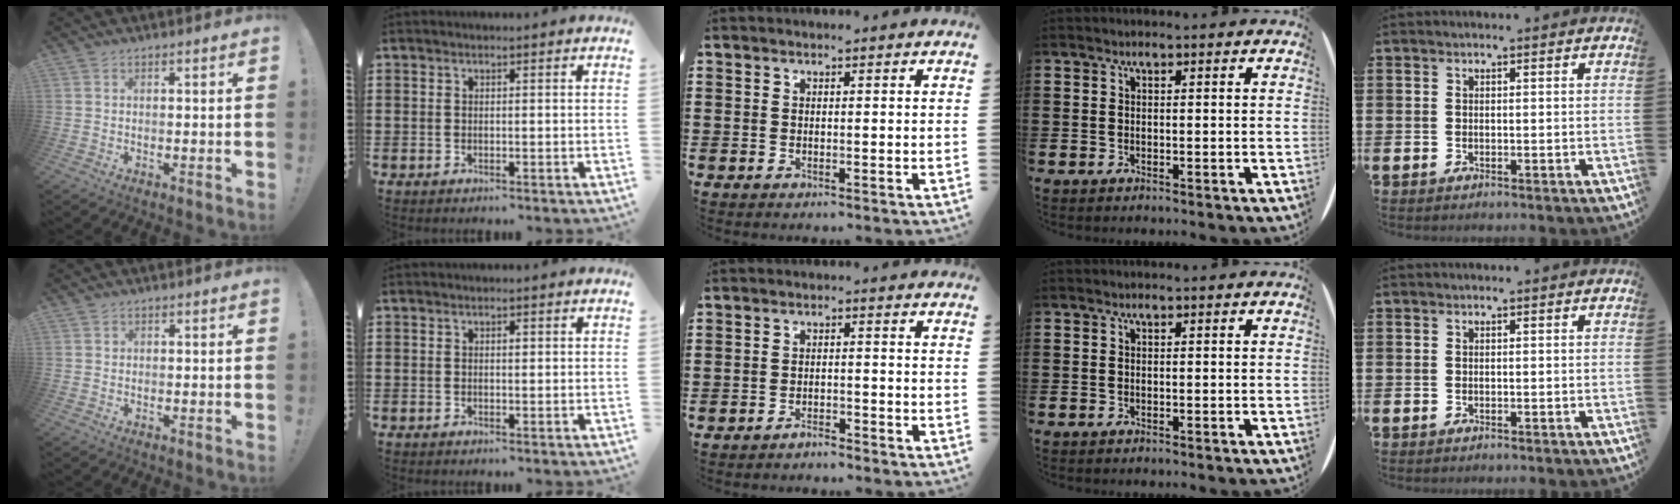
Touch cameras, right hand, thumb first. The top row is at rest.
{"thumb": {"total": 0.6, "force": [0.1, 0.6, 0.0], "torque": [0.002, 0.000, 0.000]}, "index": {"total": 0.6, "force": [0.2, 0.3, 0.5], "torque": [-0.011, 0.001, 0.003]}, "middle": {"total": 1.5, "force": [-1.5, 0.1, 0.4], "torque": [-0.013, -0.001, -0.028]}}